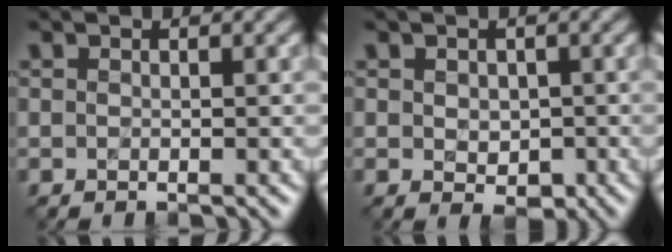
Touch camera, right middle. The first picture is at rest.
{"total": 2.0, "force": [-0.1, 1.5, 1.2], "torque": [-0.016, -0.003, 0.000]}